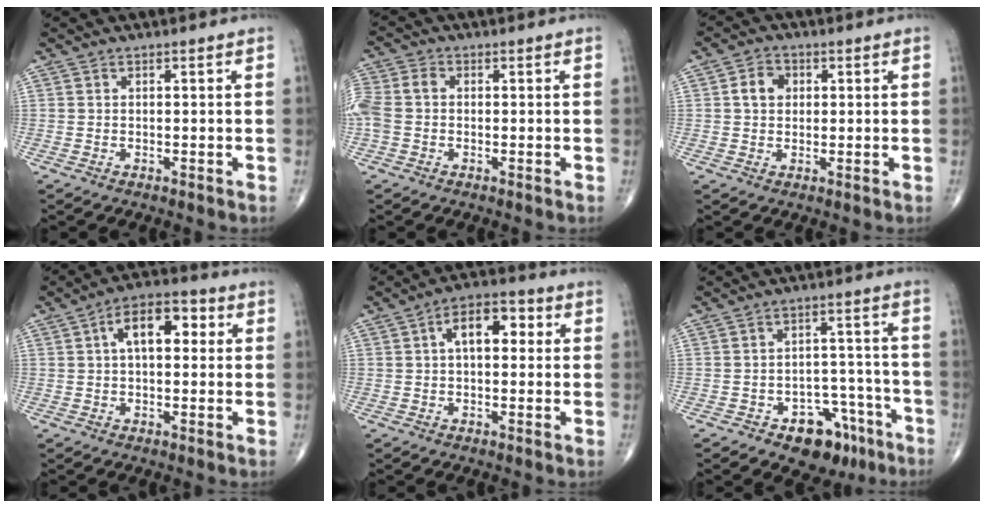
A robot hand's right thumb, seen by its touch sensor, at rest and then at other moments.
{"total": 7.2, "force": [-0.2, 5.3, 4.9], "torque": [-0.129, 0.021, -0.007]}
{"total": 4.3, "force": [0.8, 3.5, 2.4], "torque": [-0.033, 0.008, 0.009]}
{"total": 9.5, "force": [2.0, 5.1, 7.7], "torque": [-0.106, 0.026, 0.022]}
{"total": 8.2, "force": [1.5, 4.5, 6.7], "torque": [-0.086, 0.024, 0.015]}
{"total": 10.6, "force": [-6.4, 6.4, 5.5], "torque": [-0.036, 0.056, -0.084]}